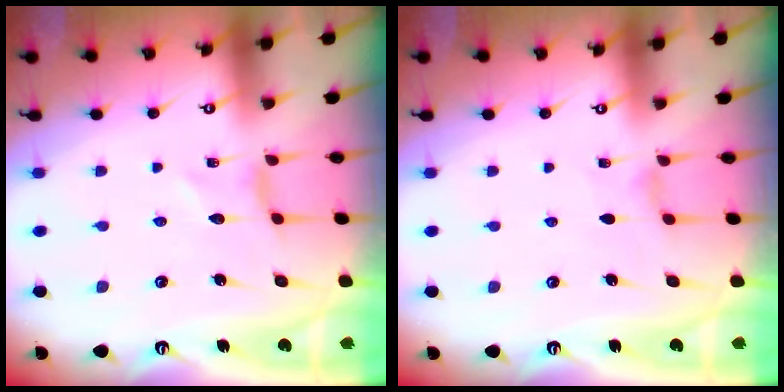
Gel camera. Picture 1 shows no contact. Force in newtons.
{"total": 3.1, "press": 3.0, "slide": 0.3}